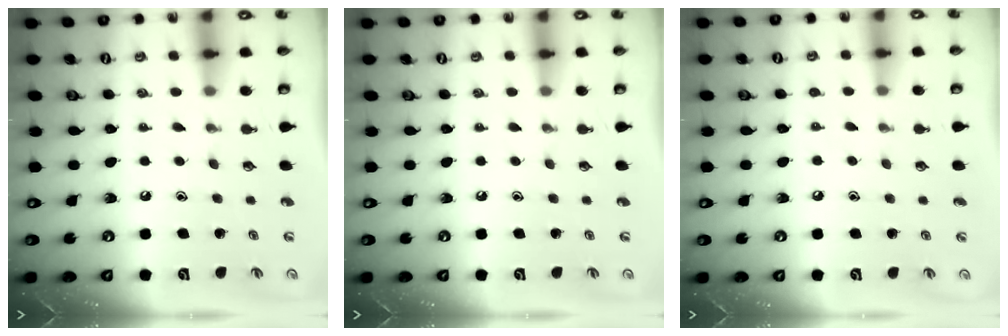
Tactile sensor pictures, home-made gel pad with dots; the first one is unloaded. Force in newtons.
{"total": 0.0}
{"total": 2.3, "press": 2.3, "slide": 0.3}